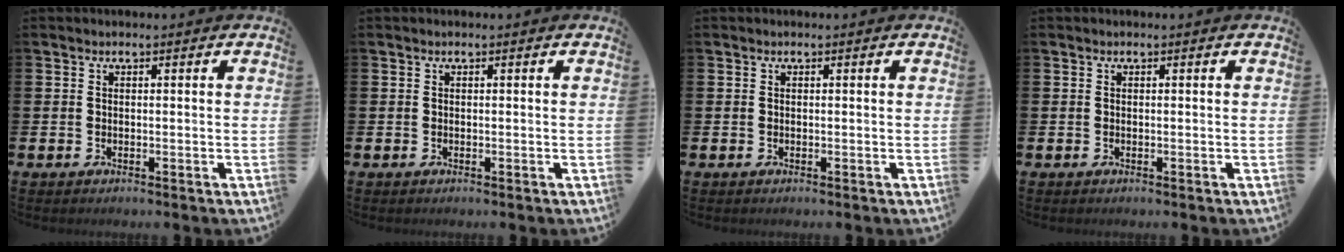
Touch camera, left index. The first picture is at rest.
{"total": 0.0}
{"total": 0.0}
{"total": 0.0}